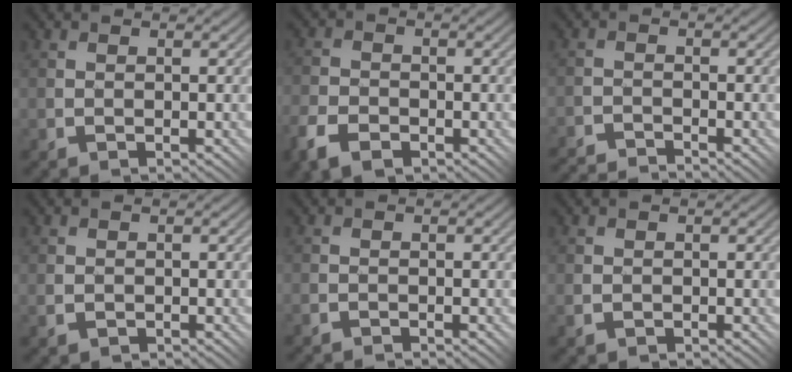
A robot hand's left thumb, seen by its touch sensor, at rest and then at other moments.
{"total": 5.4, "force": [-3.3, 3.3, 2.8], "torque": [-0.072, -0.009, -0.067]}
{"total": 3.8, "force": [-3.8, -0.2, 0.2], "torque": [-0.008, 0.001, -0.075]}
{"total": 0.9, "force": [-0.3, 0.8, 0.3], "torque": [-0.007, -0.002, -0.007]}
{"total": 1.0, "force": [-0.9, -0.1, -0.3], "torque": [0.004, 0.002, -0.025]}
{"total": 0.6, "force": [-0.3, 0.5, 0.1], "torque": [-0.003, -0.002, -0.008]}